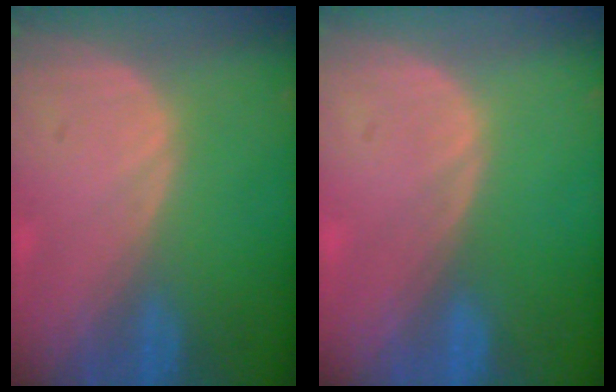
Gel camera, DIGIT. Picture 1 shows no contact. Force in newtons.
{"total": 0.0}